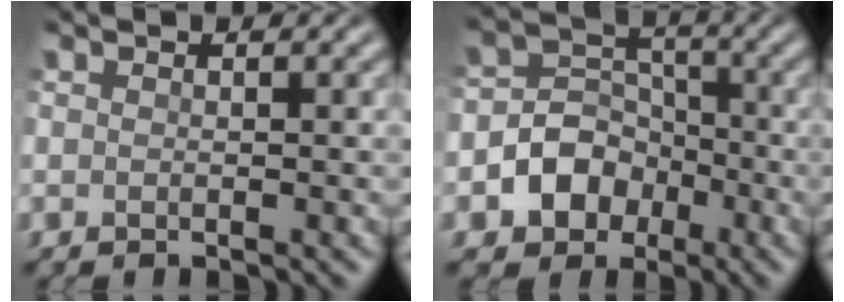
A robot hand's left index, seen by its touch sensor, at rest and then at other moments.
{"total": 5.3, "force": [-2.1, 4.4, 2.1], "torque": [-0.009, 0.004, -0.056]}